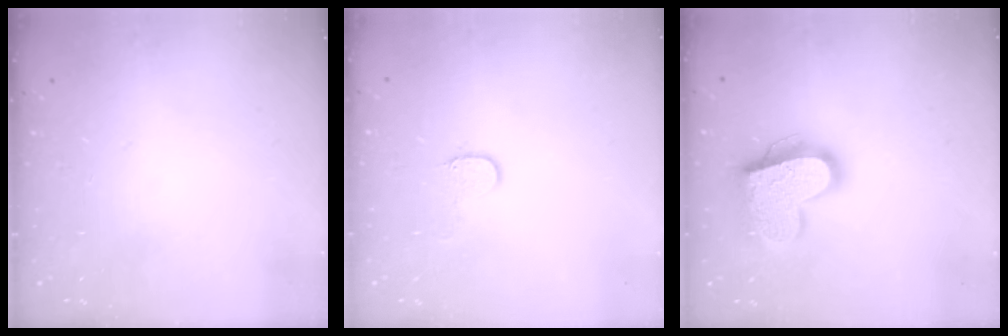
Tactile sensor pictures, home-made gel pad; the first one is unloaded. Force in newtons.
{"total": 4.6, "press": 4.6, "slide": 0.5}
{"total": 20.2, "press": 20.2, "slide": 1.5}